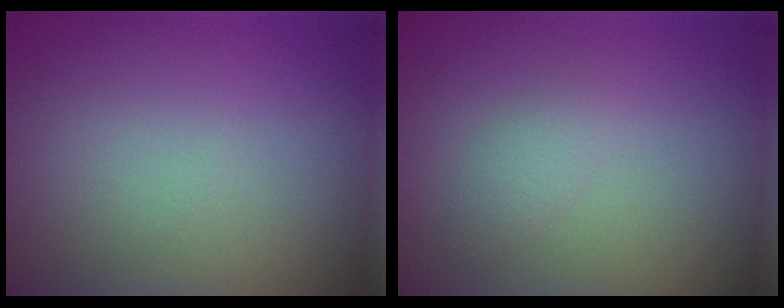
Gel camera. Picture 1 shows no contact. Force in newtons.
{"total": 1.4, "press": 1.4, "slide": 0.1}